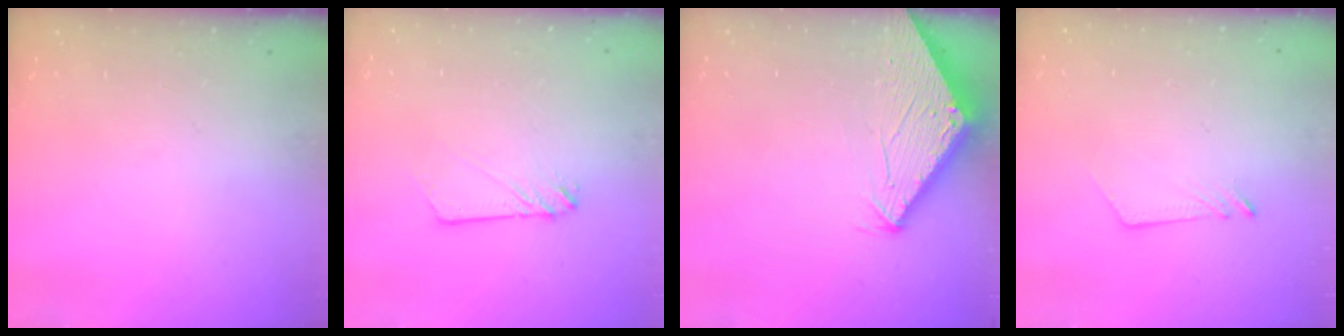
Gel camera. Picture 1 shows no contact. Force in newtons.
{"total": 2.4, "press": 2.4, "slide": 0.2}
{"total": 2.8, "press": 2.8, "slide": 0.1}
{"total": 2.6, "press": 2.6, "slide": 0.3}